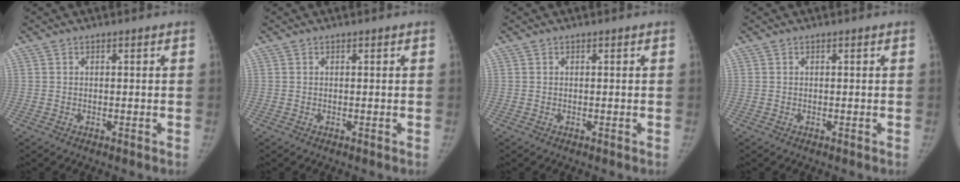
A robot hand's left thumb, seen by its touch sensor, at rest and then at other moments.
{"total": 0.0}
{"total": 0.0}
{"total": 0.0}